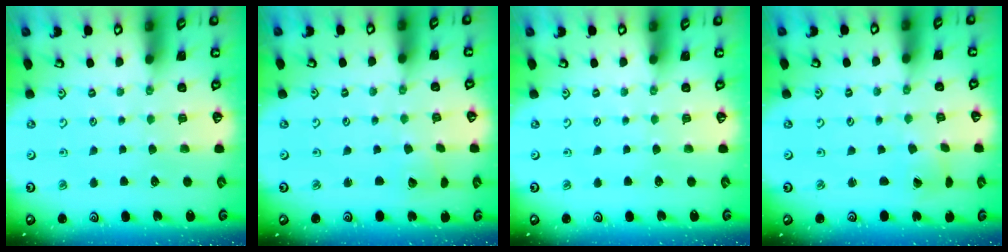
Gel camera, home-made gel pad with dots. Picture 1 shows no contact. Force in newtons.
{"total": 3.0, "press": 3.0, "slide": 0.2}
{"total": 0.0}
{"total": 1.4, "press": 1.4, "slide": 0.3}